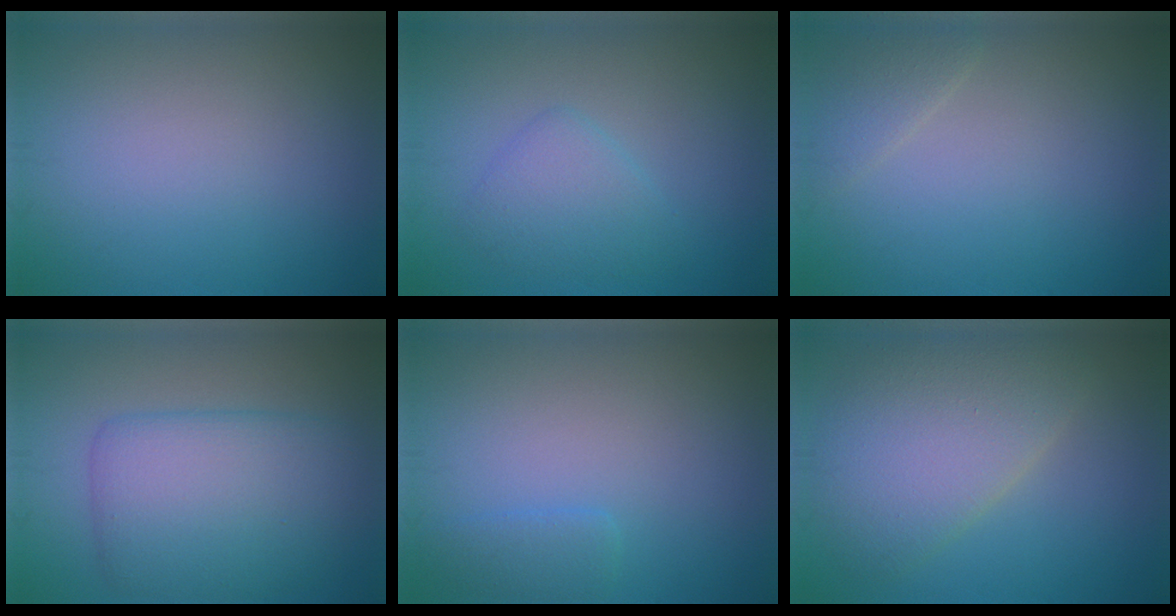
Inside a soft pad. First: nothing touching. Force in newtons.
{"total": 2.6, "press": 2.6, "slide": 0.2}
{"total": 1.6, "press": 1.6, "slide": 0.1}
{"total": 7.3, "press": 7.3, "slide": 0.1}
{"total": 1.6, "press": 1.5, "slide": 0.2}
{"total": 6.3, "press": 6.3, "slide": 0.4}